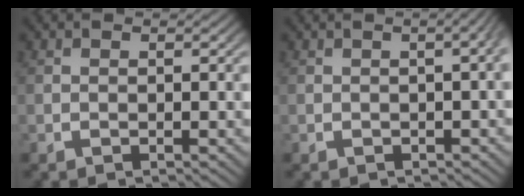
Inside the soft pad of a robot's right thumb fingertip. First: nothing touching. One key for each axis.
{"total": 4.4, "fx": 0.5, "fy": 1.9, "fz": 3.9, "tx": -0.041, "ty": 0.022, "tz": -0.001}